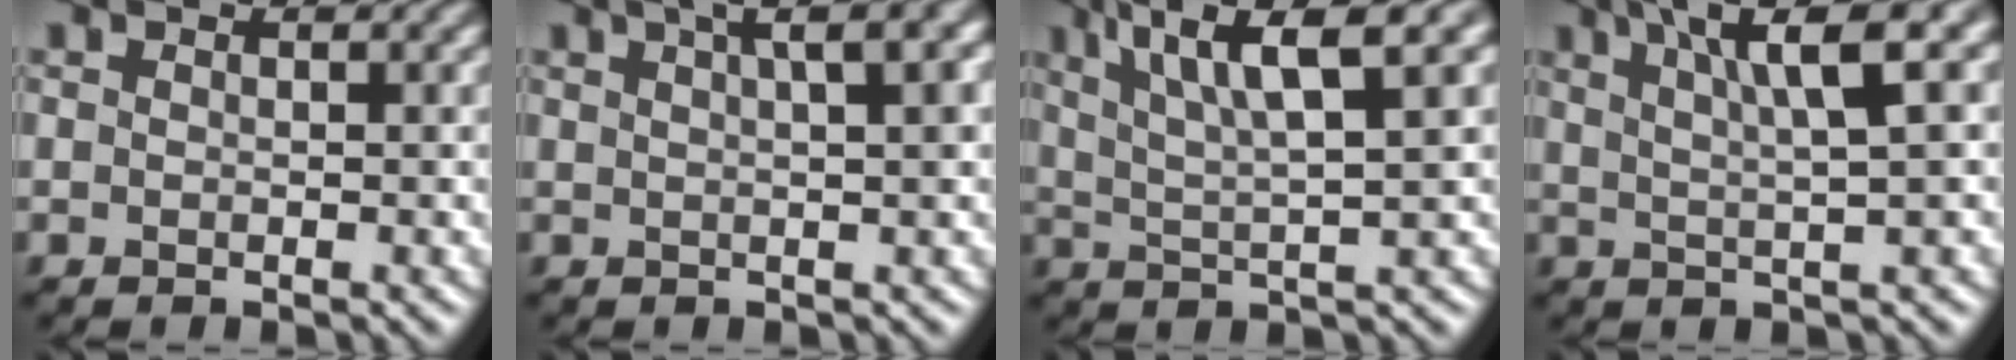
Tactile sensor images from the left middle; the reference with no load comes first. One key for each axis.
{"total": 5.0, "fx": 2.5, "fy": 1.4, "fz": 4.1, "tx": -0.033, "ty": 0.028, "tz": 0.025}
{"total": 7.8, "fx": 4.1, "fy": 1.1, "fz": 6.5, "tx": -0.109, "ty": 0.018, "tz": 0.077}
{"total": 7.0, "fx": 3.6, "fy": 0.9, "fz": 6.0, "tx": -0.082, "ty": 0.022, "tz": 0.061}